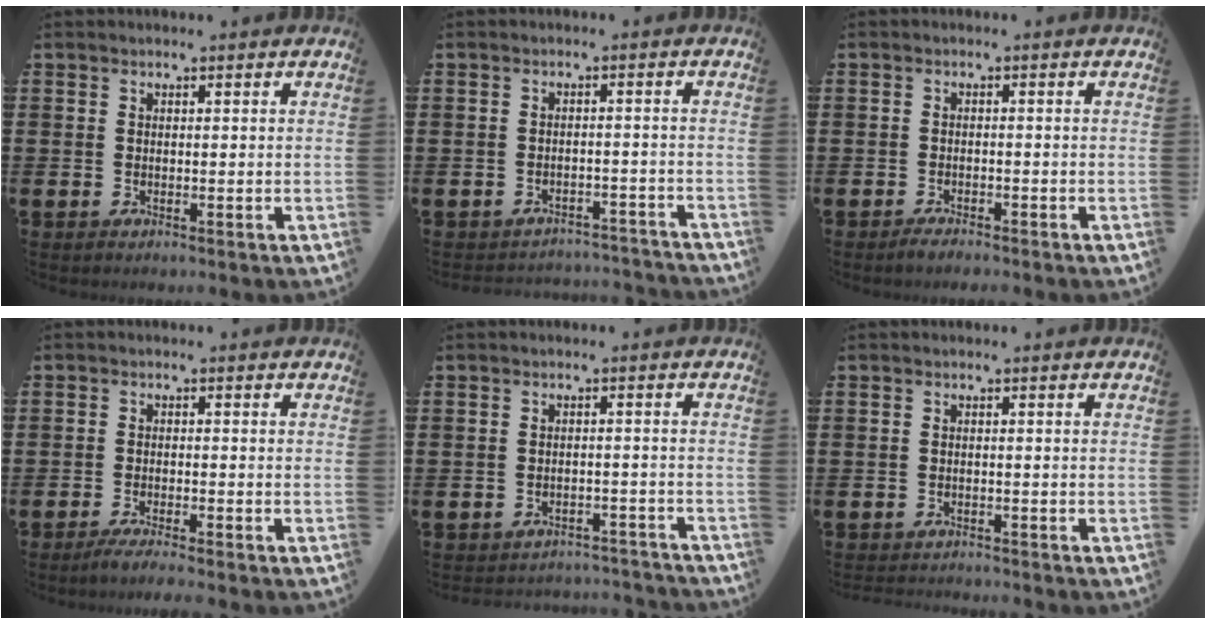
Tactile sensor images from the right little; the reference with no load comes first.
{"total": 2.3, "force": [-2.3, 0.1, -0.1], "torque": [-0.006, 0.004, -0.050]}
{"total": 1.5, "force": [-1.5, 0.1, 0.3], "torque": [-0.008, 0.002, -0.029]}
{"total": 2.4, "force": [-2.1, -0.1, 1.3], "torque": [-0.019, 0.002, -0.039]}
{"total": 2.2, "force": [-2.2, 0.1, -0.1], "torque": [-0.007, 0.004, -0.048]}
{"total": 1.4, "force": [-1.4, -0.1, -0.1], "torque": [-0.002, 0.002, -0.029]}